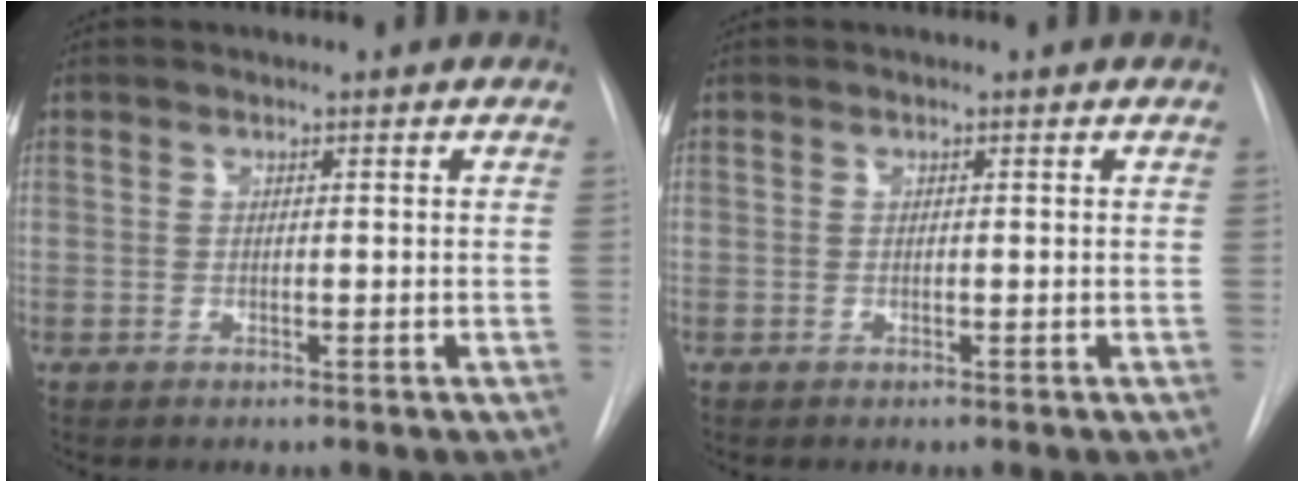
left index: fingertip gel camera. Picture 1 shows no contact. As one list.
[{"total": 0.0}]